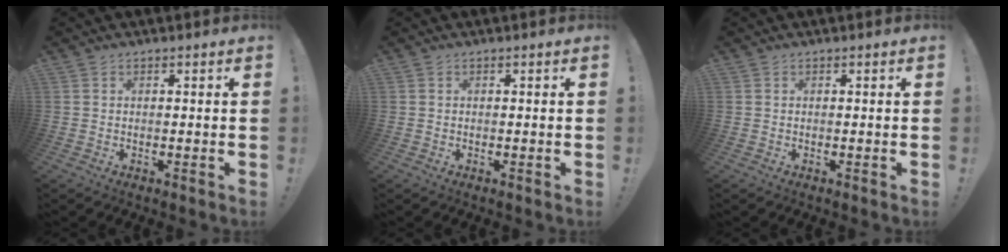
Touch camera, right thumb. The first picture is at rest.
{"total": 0.0}
{"total": 0.0}